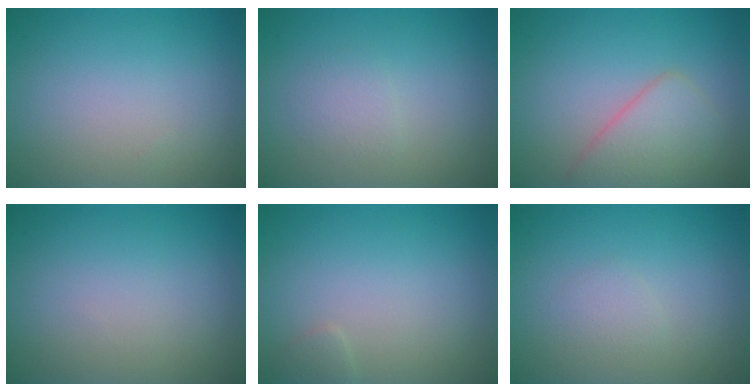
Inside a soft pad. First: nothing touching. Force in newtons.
{"total": 1.4, "press": 1.4, "slide": 0.0}
{"total": 3.9, "press": 3.9, "slide": 0.2}
{"total": 0.0}
{"total": 0.7, "press": 0.7, "slide": 0.0}
{"total": 0.9, "press": 0.9, "slide": 0.0}